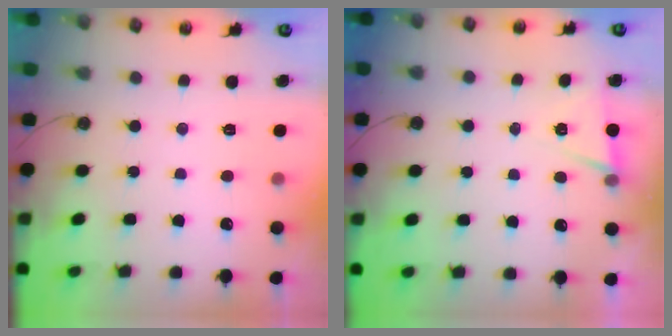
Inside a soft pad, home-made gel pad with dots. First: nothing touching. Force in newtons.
{"total": 5.5, "press": 3.2, "slide": 4.5}